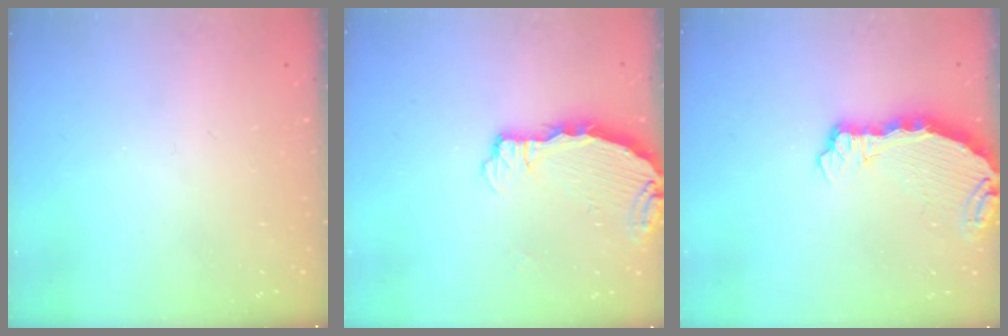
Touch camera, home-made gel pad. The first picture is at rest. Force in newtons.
{"total": 3.8, "press": 3.8, "slide": 0.4}
{"total": 5.4, "press": 5.3, "slide": 0.6}